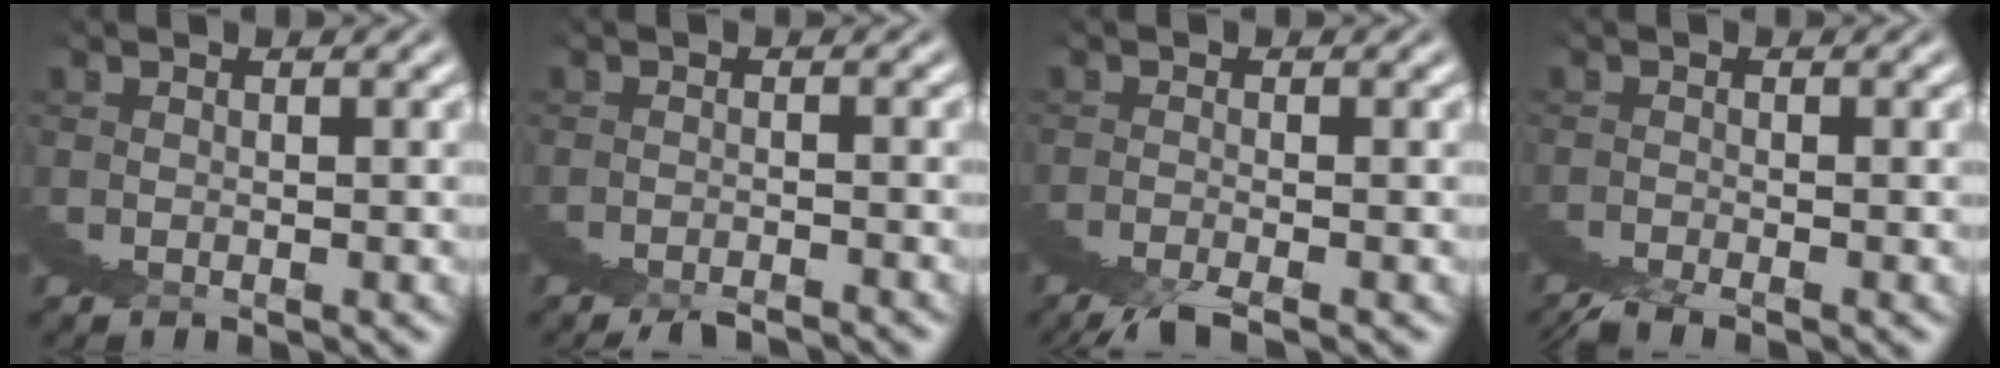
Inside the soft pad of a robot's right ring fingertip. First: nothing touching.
{"total": 1.9, "force": [-0.7, -1.4, -0.9], "torque": [0.029, 0.018, -0.018]}
{"total": 1.9, "force": [-0.2, -1.7, 0.8], "torque": [-0.005, 0.018, -0.009]}
{"total": 2.3, "force": [-0.7, -2.1, -0.7], "torque": [0.019, 0.010, -0.012]}